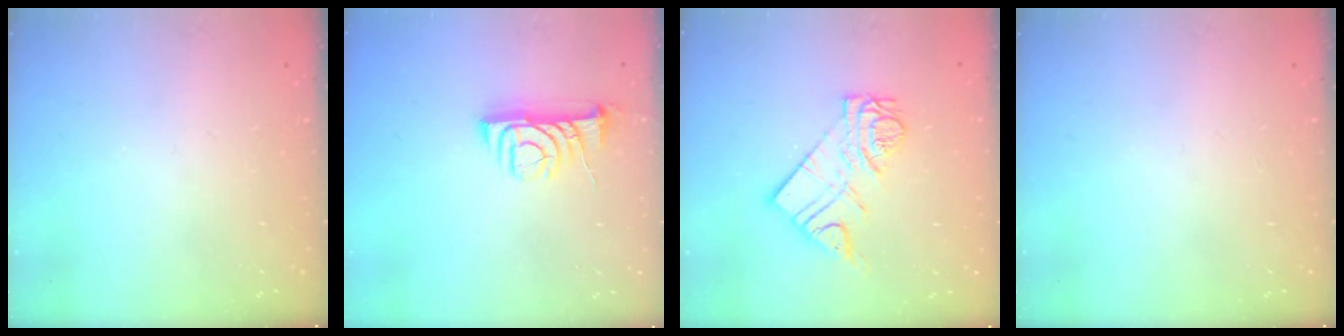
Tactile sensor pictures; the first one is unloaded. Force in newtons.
{"total": 8.2, "press": 8.2, "slide": 0.6}
{"total": 11.0, "press": 11.0, "slide": 1.1}
{"total": 0.0}